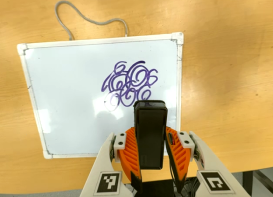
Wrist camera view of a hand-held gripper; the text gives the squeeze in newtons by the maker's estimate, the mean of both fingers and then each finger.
{"total": 6.2, "left": 4.2, "right": 8.2}